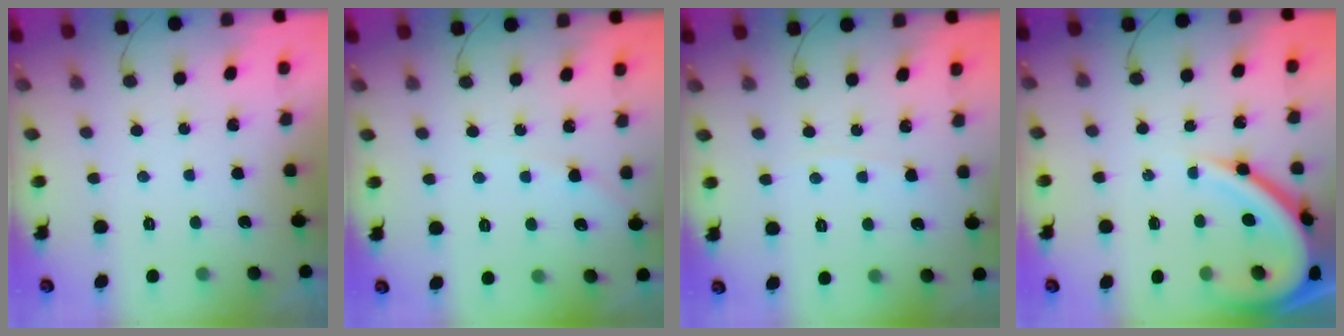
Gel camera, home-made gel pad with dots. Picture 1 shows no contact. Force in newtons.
{"total": 4.0, "press": 3.9, "slide": 0.6}
{"total": 2.4, "press": 2.4, "slide": 0.3}
{"total": 13.4, "press": 13.3, "slide": 1.4}